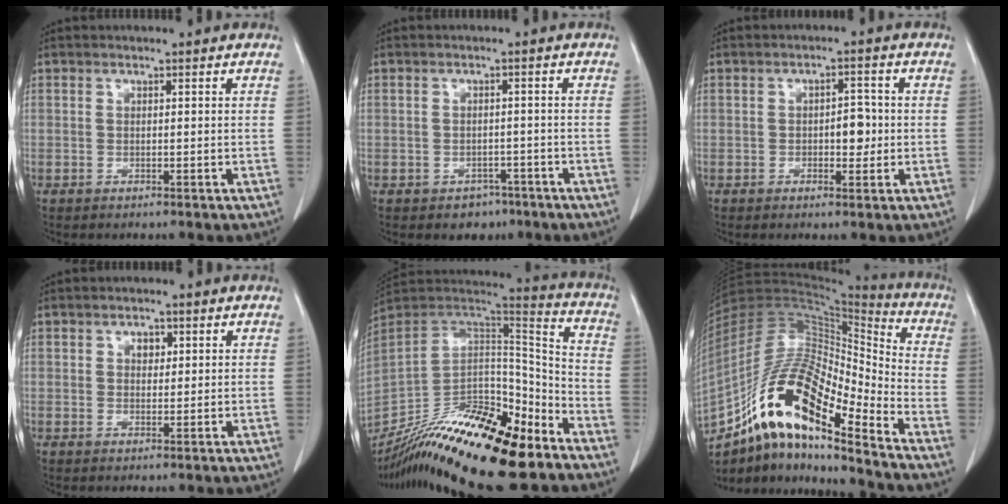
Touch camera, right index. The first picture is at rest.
{"total": 3.3, "force": [-2.1, 2.5, 0.7], "torque": [-0.003, 0.011, -0.022]}
{"total": 3.6, "force": [-0.4, 1.9, 3.0], "torque": [-0.037, 0.005, -0.003]}
{"total": 1.9, "force": [0.7, 1.3, 1.2], "torque": [-0.015, 0.002, 0.010]}
{"total": 26.7, "force": [-20.1, 5.1, 16.8], "torque": [-0.295, -0.018, -0.344]}
{"total": 20.3, "force": [-12.5, 4.5, 15.3], "torque": [-0.303, 0.013, -0.222]}